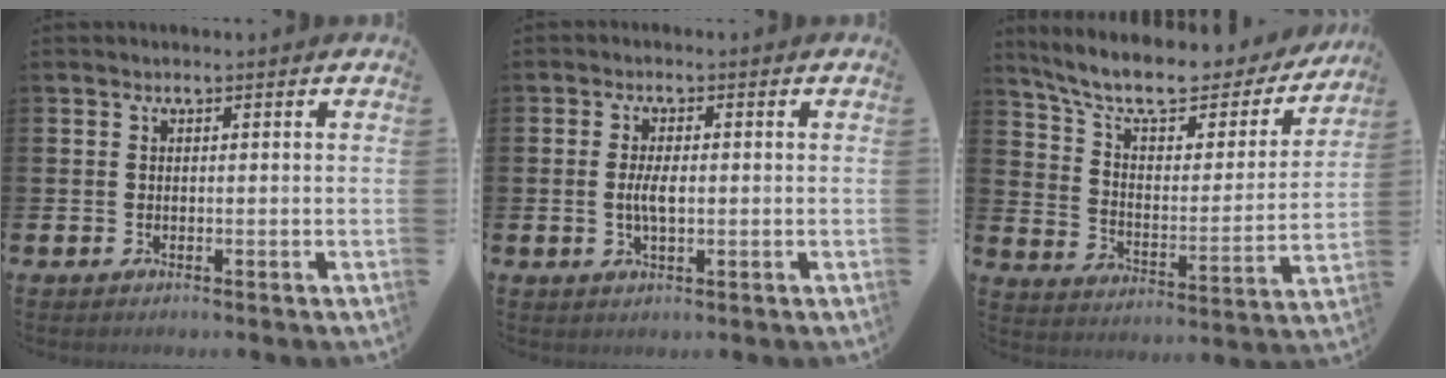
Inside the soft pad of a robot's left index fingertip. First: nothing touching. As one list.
[{"total": 3.5, "force": [-0.1, 1.4, 3.2], "torque": [-0.065, -0.001, -0.006]}, {"total": 10.9, "force": [9.3, 3.1, 4.8], "torque": [-0.121, -0.058, 0.155]}]